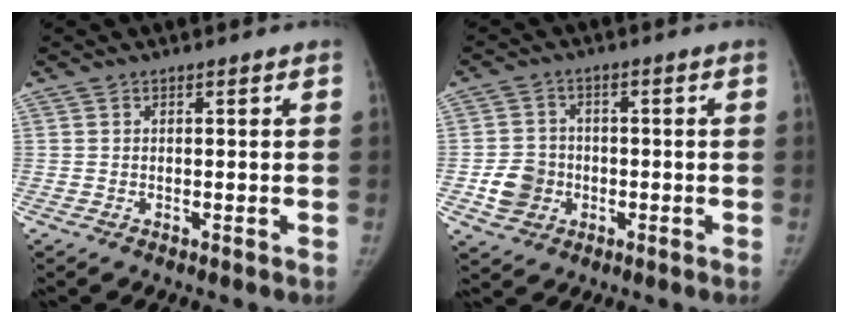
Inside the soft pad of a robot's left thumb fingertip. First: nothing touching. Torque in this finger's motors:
{"motor_torque": [0.14, 0.09, 0.26, -0.33, 0.15]}